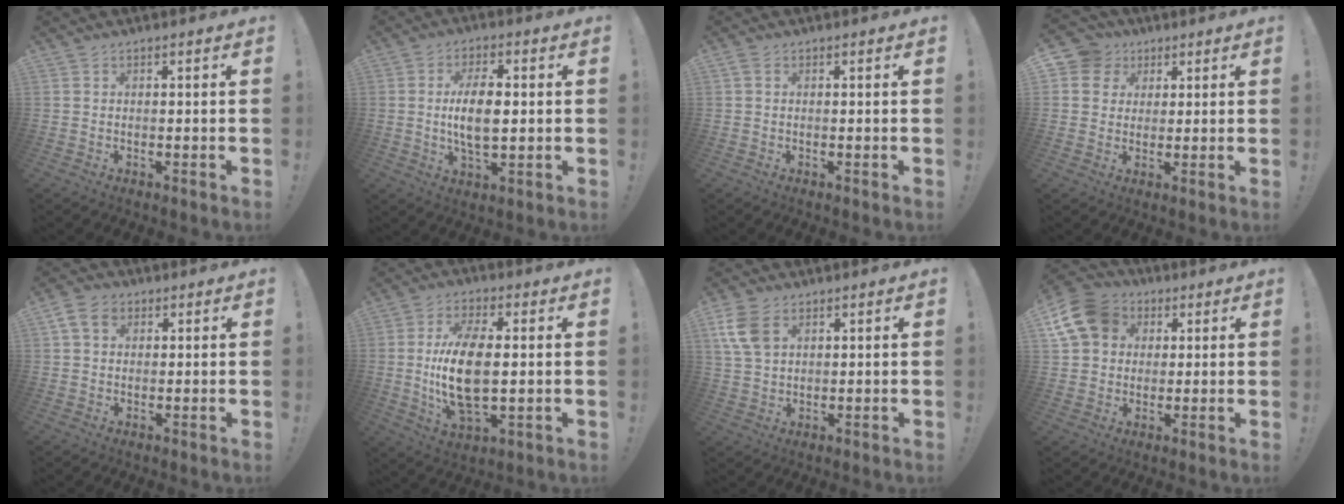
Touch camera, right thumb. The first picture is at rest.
{"total": 10.2, "force": [0.5, 4.6, 9.1], "torque": [-0.167, -0.006, 0.003]}
{"total": 1.0, "force": [0.3, 0.6, 0.8], "torque": [-0.019, 0.004, 0.005]}
{"total": 7.5, "force": [2.7, 6.8, 1.8], "torque": [-0.028, -0.007, 0.055]}
{"total": 6.9, "force": [2.7, 4.9, 4.0], "torque": [-0.076, 0.002, 0.052]}
{"total": 15.7, "force": [0.3, 7.4, 13.8], "torque": [-0.290, -0.007, -0.001]}
{"total": 8.8, "force": [3.8, 5.6, 5.7], "torque": [-0.114, -0.003, 0.074]}
{"total": 14.2, "force": [4.6, 11.4, 7.0], "torque": [-0.119, -0.012, 0.093]}